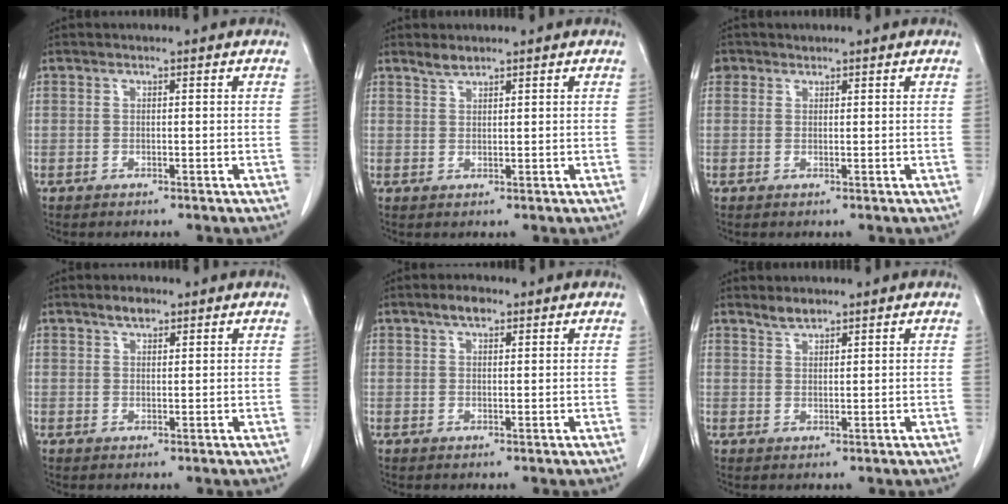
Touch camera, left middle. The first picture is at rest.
{"total": 1.5, "force": [1.4, 0.2, 0.4], "torque": [-0.011, 0.001, 0.030]}
{"total": 1.6, "force": [1.0, 1.3, 0.1], "torque": [0.004, 0.009, 0.016]}
{"total": 2.1, "force": [1.5, 0.9, 1.1], "torque": [-0.021, 0.002, 0.026]}
{"total": 2.6, "force": [1.7, 1.1, 1.6], "torque": [-0.031, 0.006, 0.029]}
{"total": 1.9, "force": [1.8, 0.4, 0.6], "torque": [-0.012, 0.000, 0.036]}